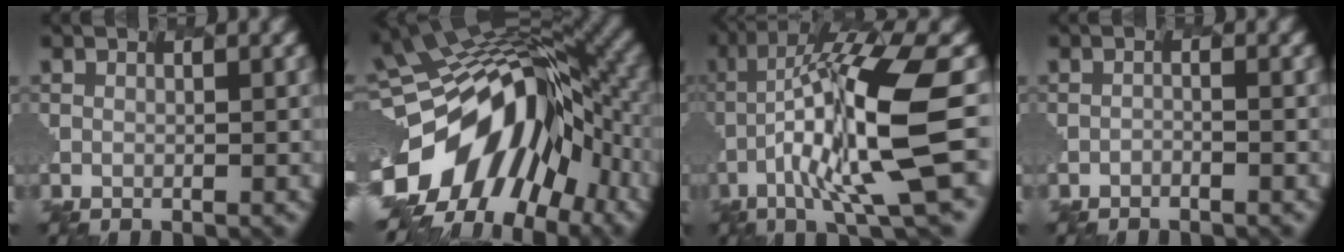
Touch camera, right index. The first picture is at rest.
{"total": 16.4, "force": [-5.5, 10.2, 11.6], "torque": [-0.233, -0.017, -0.081]}
{"total": 11.6, "force": [-1.6, 1.6, 11.3], "torque": [-0.230, 0.007, -0.017]}
{"total": 1.7, "force": [-1.5, -0.5, -0.6], "torque": [-0.013, 0.004, -0.026]}